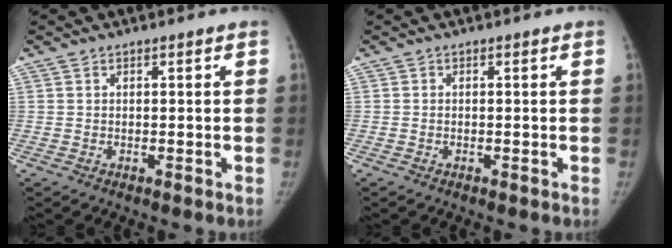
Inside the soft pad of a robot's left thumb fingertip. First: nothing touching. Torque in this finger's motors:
{"motor_torque": [0.00, 0.00, 0.10, -0.10, 0.00]}